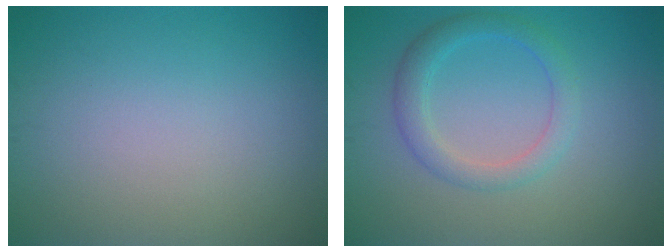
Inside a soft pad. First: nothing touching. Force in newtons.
{"total": 2.8, "press": 2.8, "slide": 0.1}